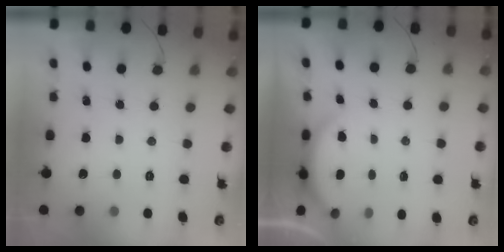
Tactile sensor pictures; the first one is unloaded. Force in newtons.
{"total": 2.6, "press": 2.5, "slide": 0.6}